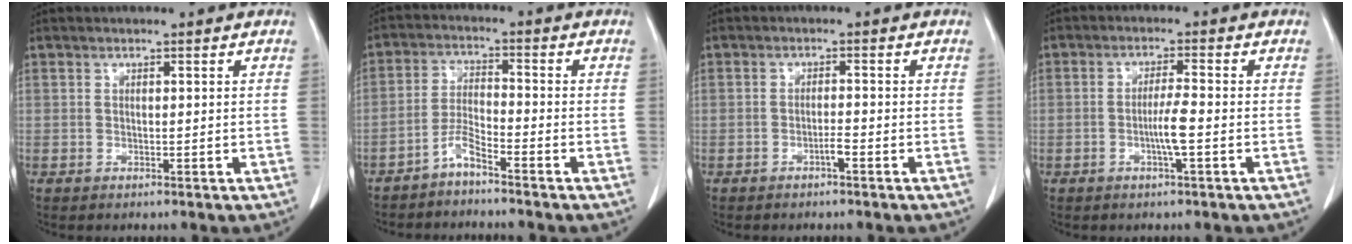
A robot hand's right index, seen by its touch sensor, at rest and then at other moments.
{"total": 3.6, "force": [-3.0, 0.1, 1.9], "torque": [-0.042, -0.002, -0.064]}
{"total": 1.4, "force": [-0.9, 0.1, 1.1], "torque": [-0.020, 0.001, -0.016]}
{"total": 3.7, "force": [-1.1, -0.1, 3.5], "torque": [-0.068, -0.003, -0.021]}